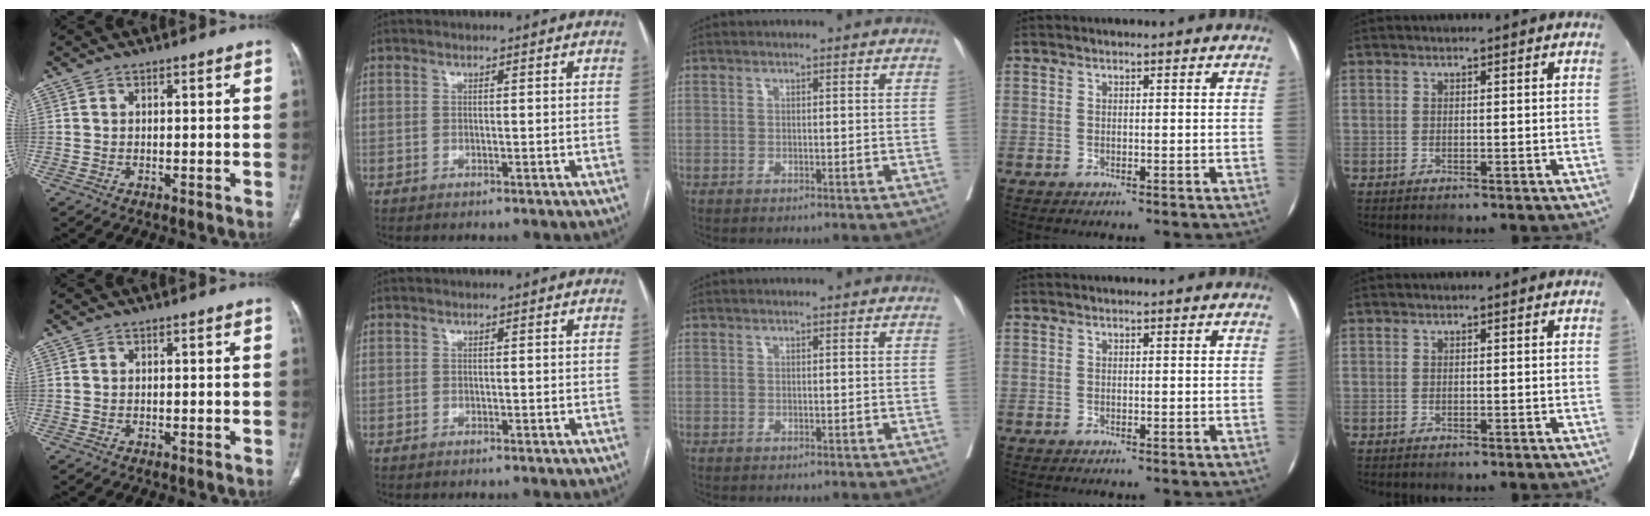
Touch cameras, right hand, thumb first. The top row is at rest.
{}